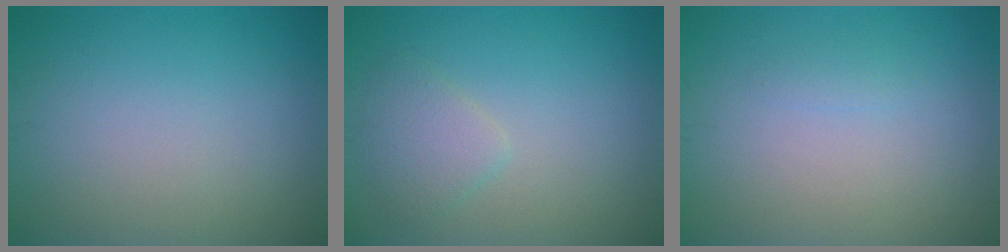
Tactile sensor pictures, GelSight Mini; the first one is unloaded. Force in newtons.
{"total": 2.2, "press": 2.2, "slide": 0.2}
{"total": 0.6, "press": 0.6, "slide": 0.0}